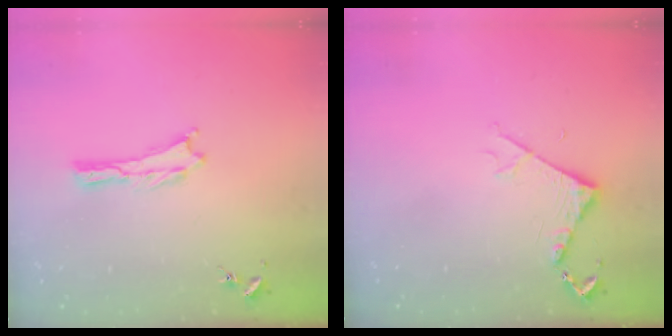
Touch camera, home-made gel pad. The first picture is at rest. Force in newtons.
{"total": 4.4, "press": 4.4, "slide": 0.5}